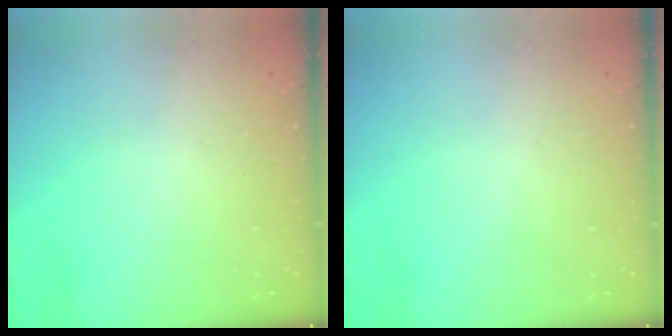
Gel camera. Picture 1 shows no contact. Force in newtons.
{"total": 0.0}